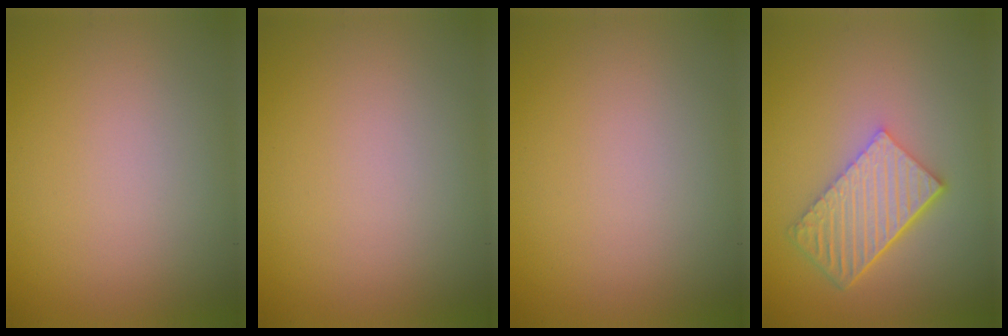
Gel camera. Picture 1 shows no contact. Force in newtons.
{"total": 0.0}
{"total": 0.0}
{"total": 6.1, "press": 4.3, "slide": 4.3}